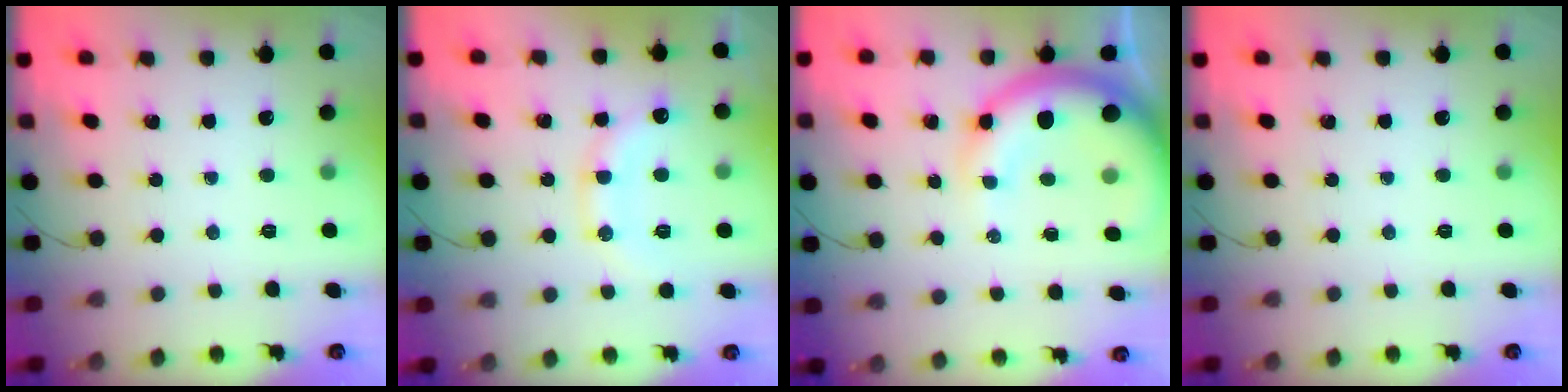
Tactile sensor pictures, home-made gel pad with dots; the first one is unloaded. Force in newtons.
{"total": 14.3, "press": 14.2, "slide": 1.1}
{"total": 12.2, "press": 11.9, "slide": 2.7}
{"total": 0.0}